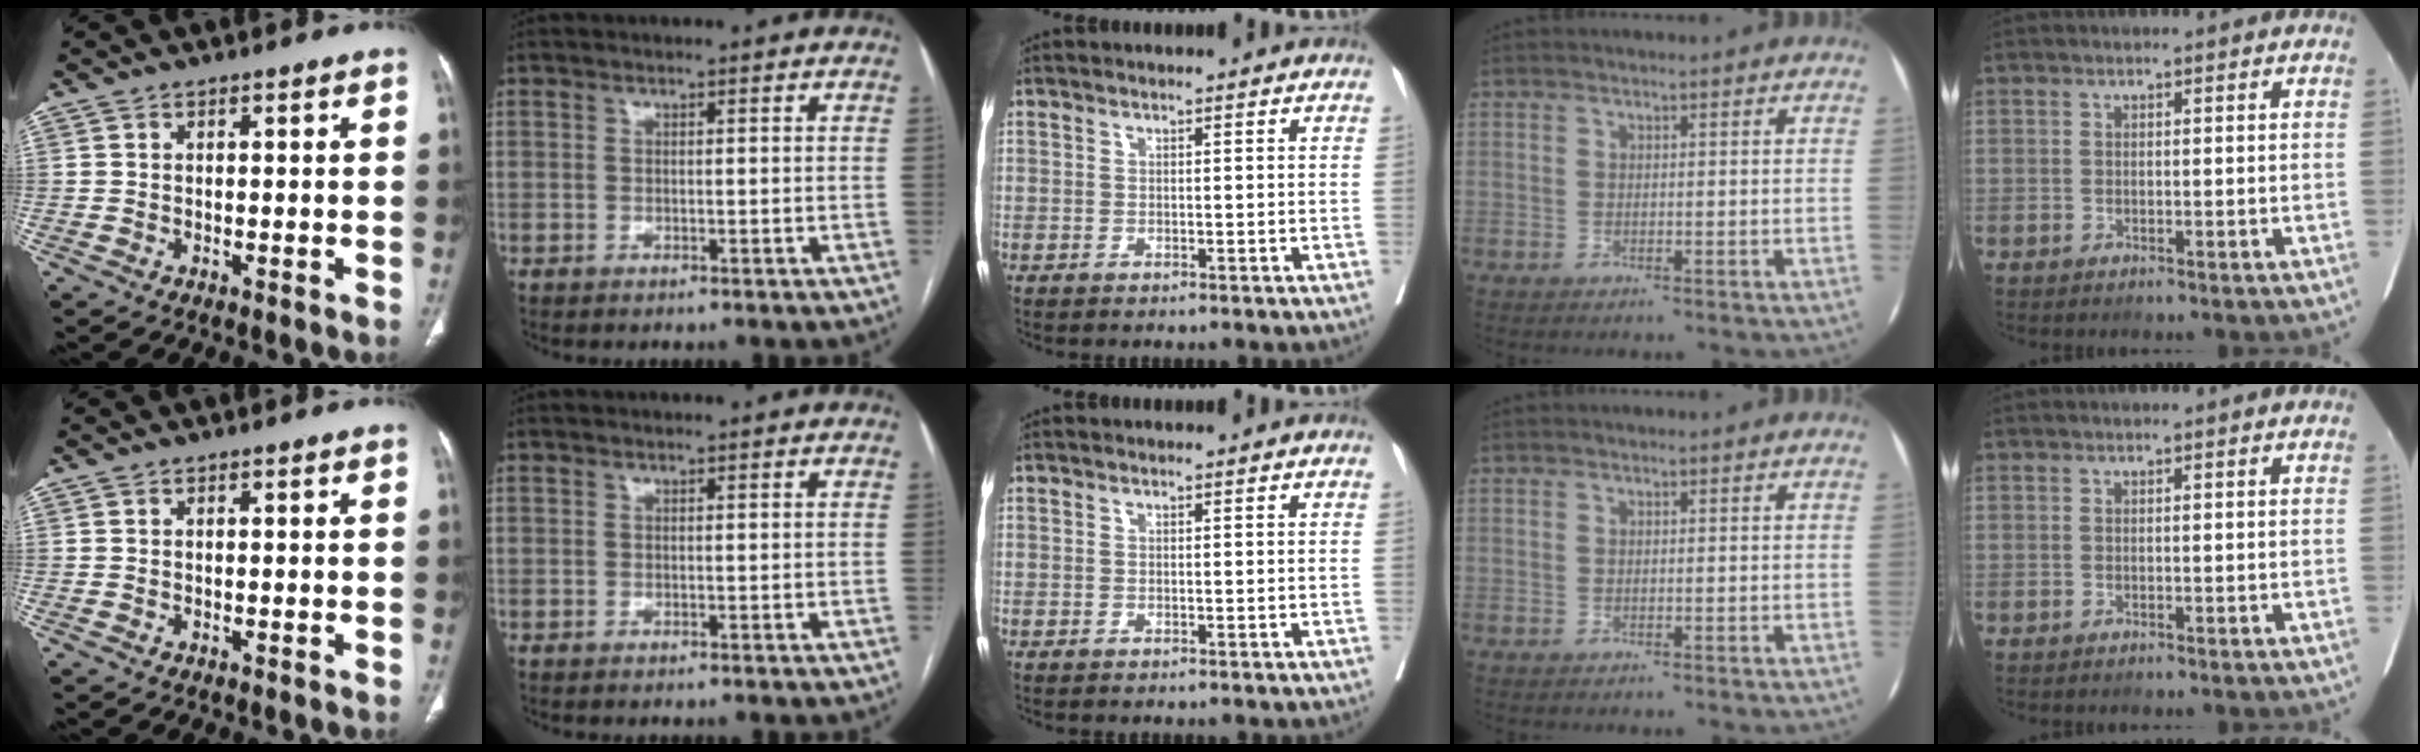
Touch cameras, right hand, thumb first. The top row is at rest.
{}